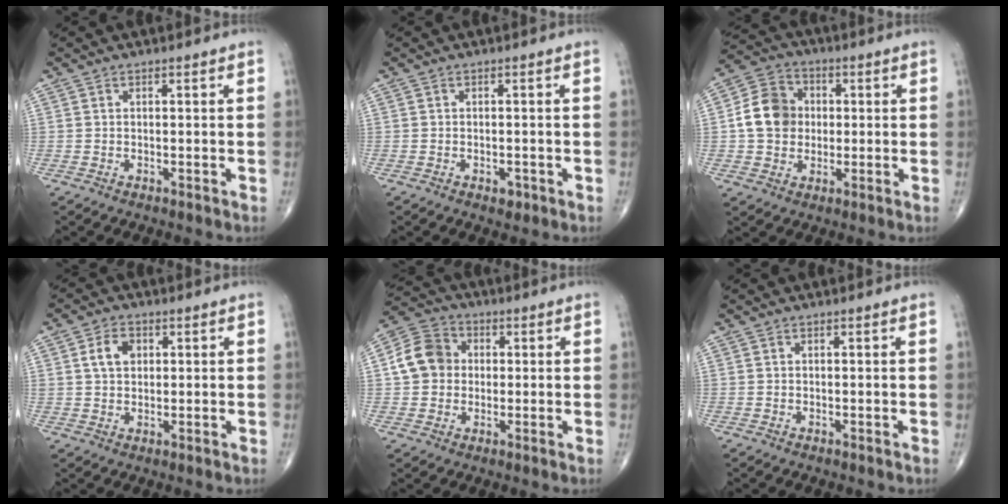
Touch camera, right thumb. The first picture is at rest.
{"total": 1.7, "force": [-0.8, 1.1, 1.0], "torque": [-0.010, 0.001, -0.008]}
{"total": 10.4, "force": [0.3, 8.9, 5.4], "torque": [-0.076, 0.017, -0.004]}
{"total": 4.9, "force": [1.4, 3.5, 3.2], "torque": [-0.045, 0.002, 0.025]}
{"total": 9.0, "force": [0.6, 7.8, 4.4], "torque": [-0.066, 0.018, -0.001]}
{"total": 0.0}